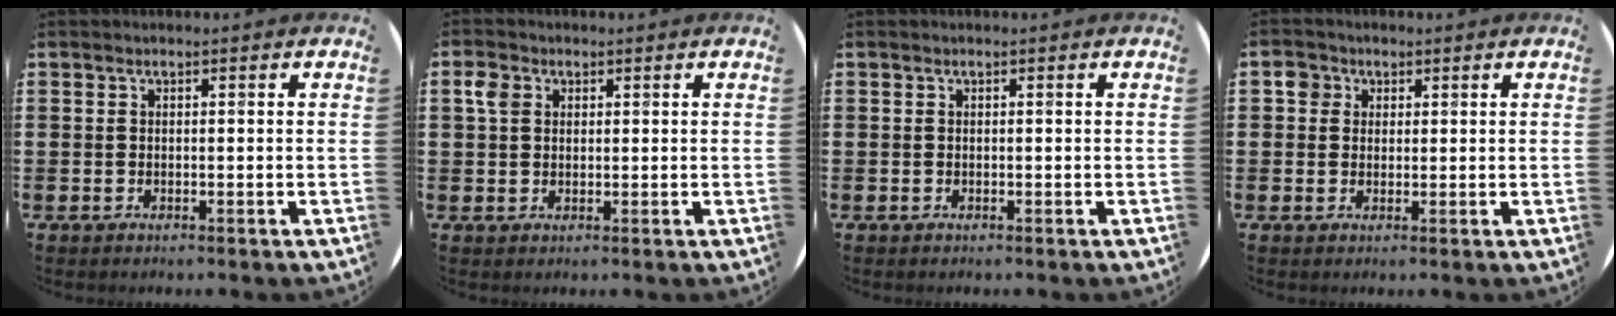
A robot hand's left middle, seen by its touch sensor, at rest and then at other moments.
{"total": 2.8, "force": [1.4, 2.1, 1.2], "torque": [-0.020, 0.006, 0.024]}
{"total": 0.0}
{"total": 2.5, "force": [1.4, 2.0, 0.5], "torque": [0.002, 0.002, 0.023]}